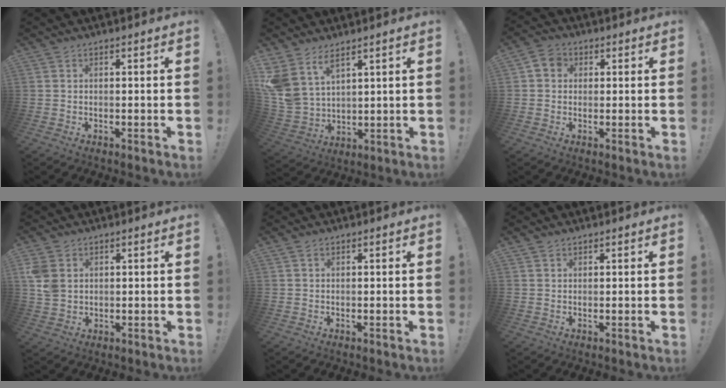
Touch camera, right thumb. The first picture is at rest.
{"total": 9.5, "force": [6.5, 5.0, 4.7], "torque": [-0.109, -0.048, 0.129]}
{"total": 4.7, "force": [0.9, 4.1, 2.1], "torque": [-0.039, 0.011, 0.019]}
{"total": 6.8, "force": [2.2, 5.2, 3.7], "torque": [-0.064, -0.005, 0.042]}
{"total": 0.7, "force": [0.5, 0.5, 0.2], "torque": [0.002, -0.002, 0.009]}
{"total": 1.2, "force": [1.0, 0.6, 0.1], "torque": [0.005, -0.006, 0.018]}